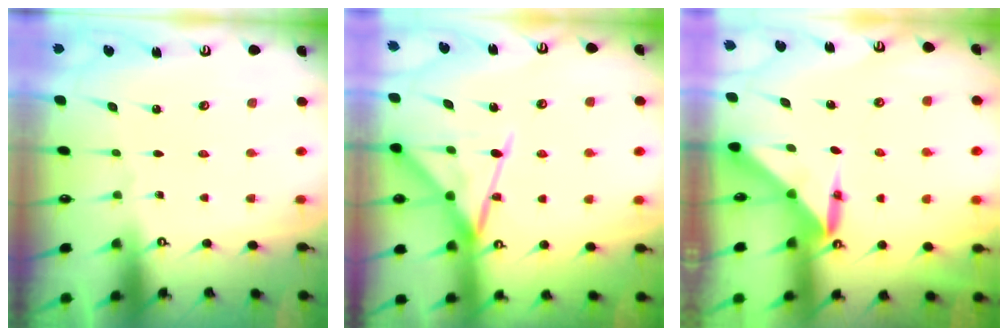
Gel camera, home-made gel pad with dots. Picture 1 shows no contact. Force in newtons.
{"total": 17.0, "press": 16.9, "slide": 1.4}
{"total": 3.9, "press": 3.9, "slide": 0.3}